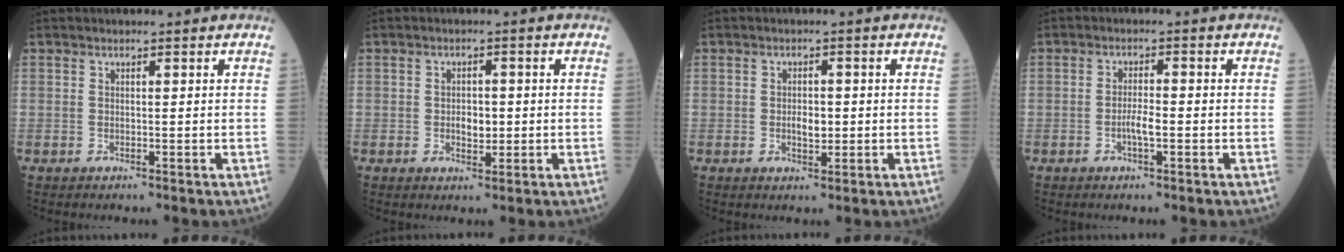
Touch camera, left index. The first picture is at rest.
{"total": 2.7, "force": [-0.5, 1.6, 2.2], "torque": [-0.034, -0.002, -0.006]}
{"total": 2.5, "force": [-0.5, 1.3, 2.1], "torque": [-0.036, -0.002, -0.007]}
{"total": 2.6, "force": [-1.1, 0.4, 2.4], "torque": [-0.045, -0.001, -0.022]}